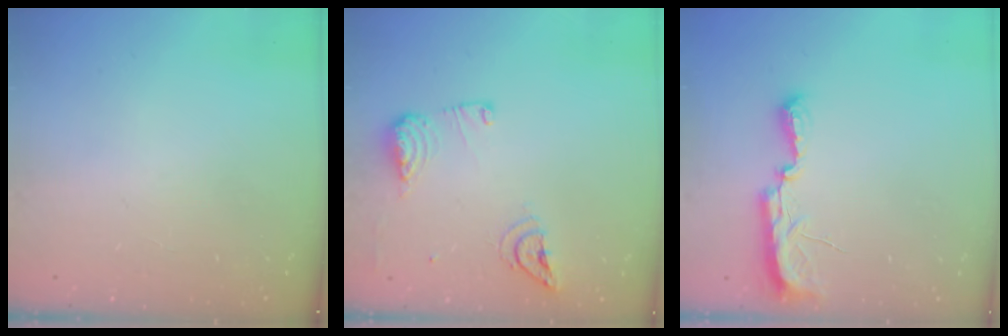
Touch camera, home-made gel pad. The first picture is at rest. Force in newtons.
{"total": 12.7, "press": 11.8, "slide": 4.7}
{"total": 10.5, "press": 8.9, "slide": 5.5}